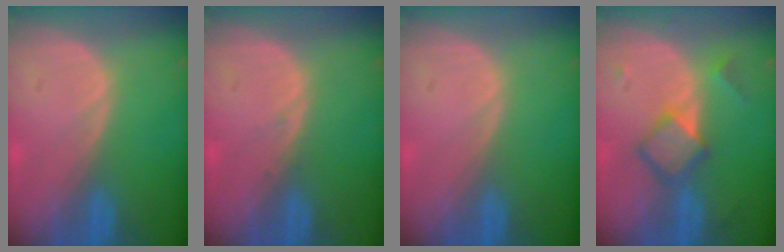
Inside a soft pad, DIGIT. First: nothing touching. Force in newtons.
{"total": 0.6, "press": 0.3, "slide": 0.5}
{"total": 0.0}
{"total": 5.1, "press": 5.1, "slide": 0.0}